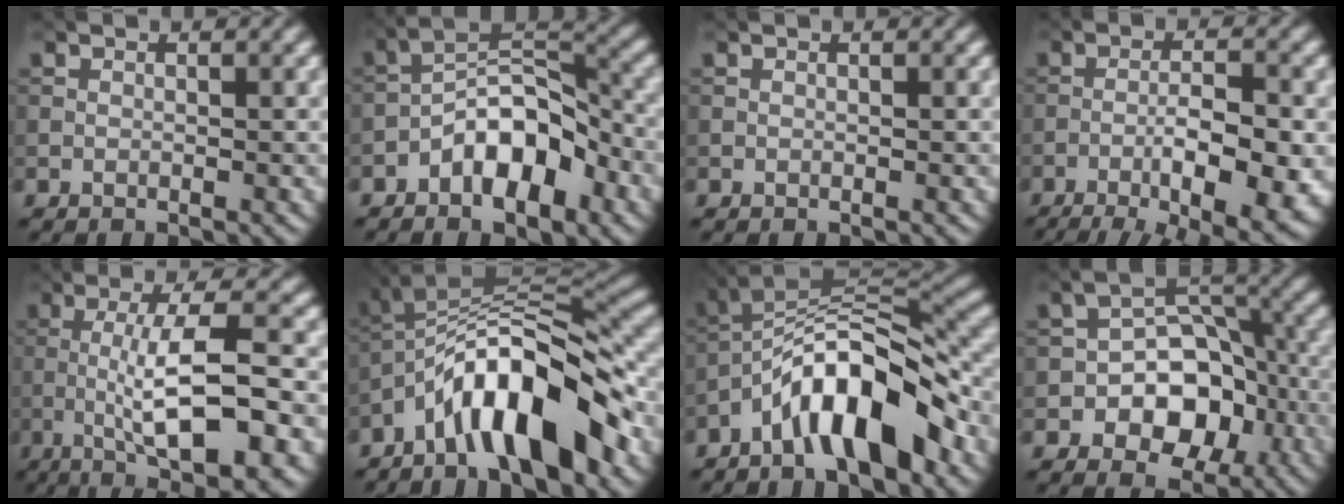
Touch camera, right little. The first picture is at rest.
{"total": 7.6, "force": [-3.6, 3.7, 5.5], "torque": [-0.081, 0.020, -0.074]}
{"total": 0.0}
{"total": 10.7, "force": [-5.0, 3.0, 9.0], "torque": [-0.129, 0.001, -0.068]}
{"total": 10.2, "force": [-2.3, 2.2, 9.7], "torque": [-0.145, 0.012, -0.044]}
{"total": 11.0, "force": [-5.5, 3.3, 8.9], "torque": [-0.135, 0.024, -0.099]}
{"total": 10.0, "force": [-5.3, 3.2, 7.8], "torque": [-0.118, 0.024, -0.099]}
{"total": 8.2, "force": [-2.9, 5.5, 5.2], "torque": [-0.057, 0.005, -0.055]}